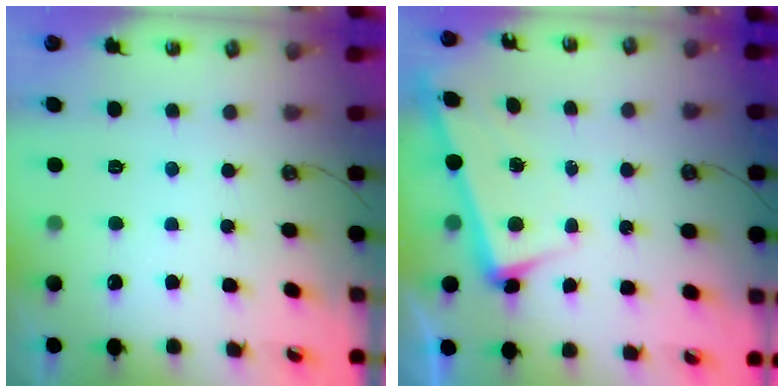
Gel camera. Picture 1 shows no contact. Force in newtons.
{"total": 3.3, "press": 3.1, "slide": 1.1}